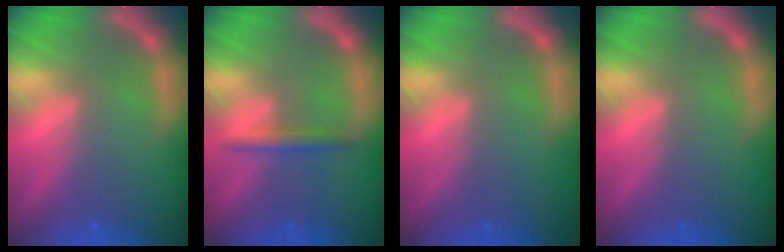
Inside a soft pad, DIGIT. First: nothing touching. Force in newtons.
{"total": 1.9}
{"total": 0.0}
{"total": 0.0}